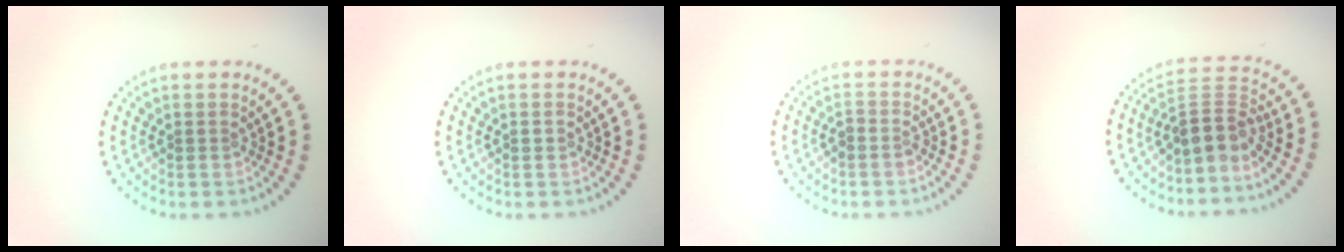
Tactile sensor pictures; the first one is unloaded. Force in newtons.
{"total": 0.6, "press": 0.6, "slide": 0.1}
{"total": 1.1, "press": 0.9, "slide": 0.5}
{"total": 3.7, "press": 3.0, "slide": 2.1}